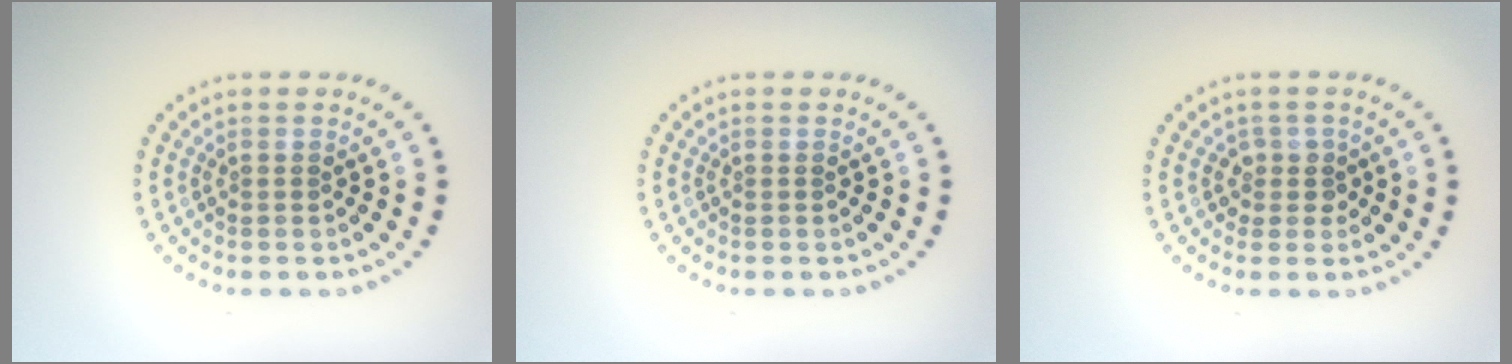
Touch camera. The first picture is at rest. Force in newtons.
{"total": 0.0}
{"total": 1.7, "press": 1.3, "slide": 1.0}